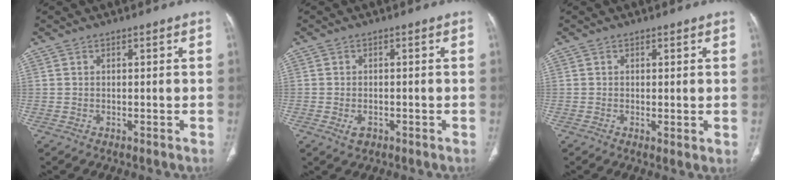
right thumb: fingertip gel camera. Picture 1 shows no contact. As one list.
[{"total": 2.3, "force": [-1.0, 1.4, 1.4], "torque": [-0.024, 0.003, -0.010]}, {"total": 1.7, "force": [-0.1, 0.4, 1.7], "torque": [-0.034, -0.009, -0.002]}]